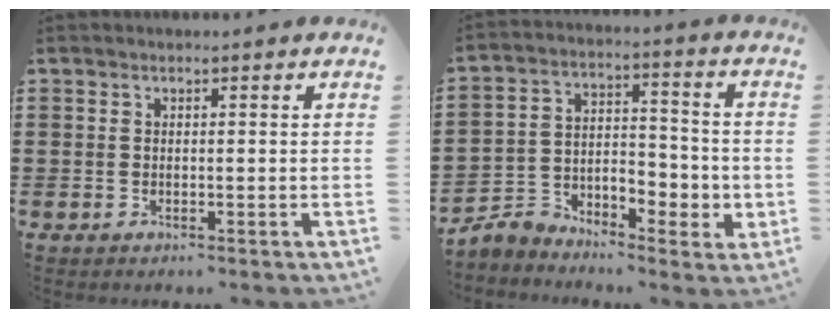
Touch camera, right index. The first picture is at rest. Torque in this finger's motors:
{"motor_torque": [1.03, -0.61, 0.26, 0.03]}